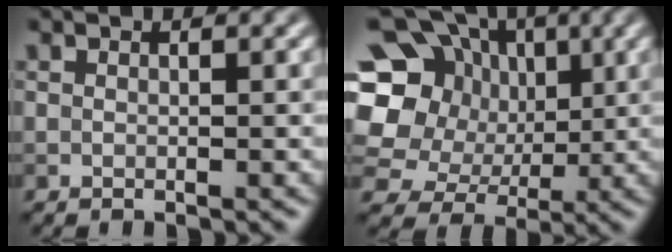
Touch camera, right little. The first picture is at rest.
{"total": 14.8, "force": [2.7, 12.9, 6.7], "torque": [-0.160, 0.042, 0.029]}